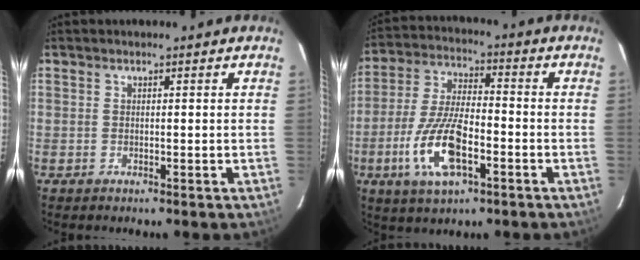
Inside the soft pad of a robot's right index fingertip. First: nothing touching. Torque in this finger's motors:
{"motor_torque": [1.78, -0.36, 1.05, 0.15]}